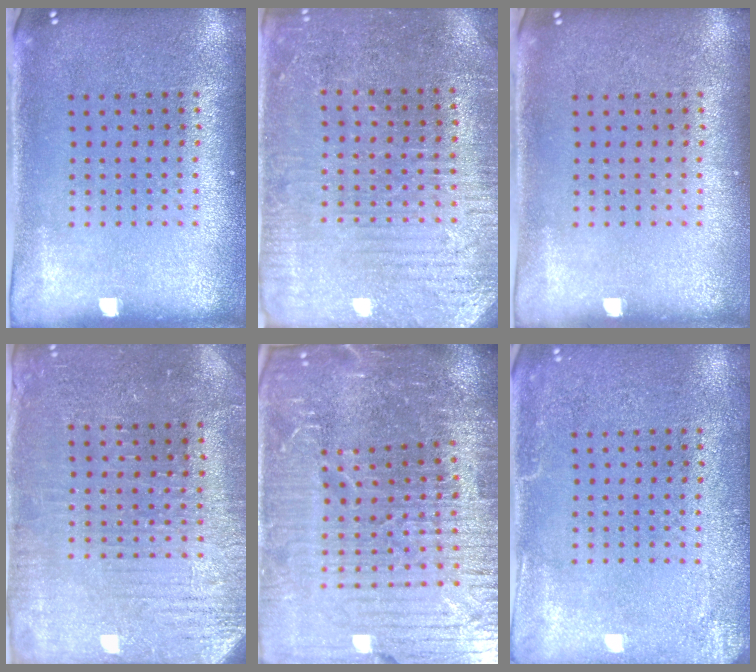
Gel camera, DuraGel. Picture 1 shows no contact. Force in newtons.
{"total": 3.1, "press": 3.0, "slide": 0.6}
{"total": 0.0}
{"total": 3.2, "press": 3.2, "slide": 0.4}
{"total": 6.8, "press": 6.0, "slide": 3.3}
{"total": 2.6, "press": 2.6, "slide": 0.3}